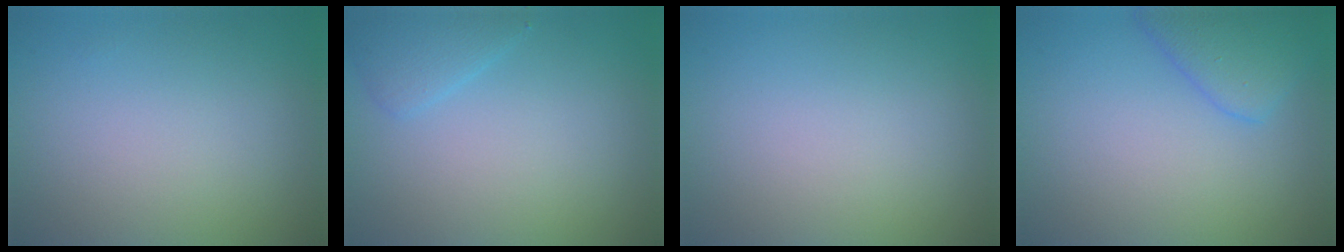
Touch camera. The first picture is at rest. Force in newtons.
{"total": 1.7, "press": 1.7, "slide": 0.1}
{"total": 0.0}
{"total": 3.4, "press": 3.4, "slide": 0.2}